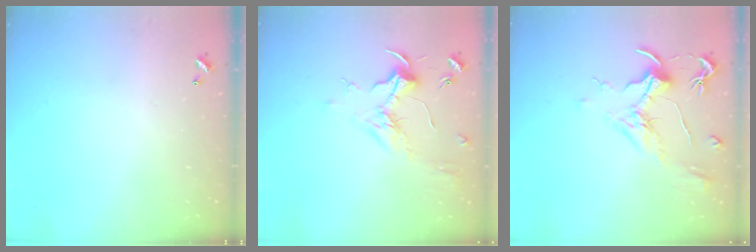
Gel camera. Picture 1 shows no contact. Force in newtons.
{"total": 1.8, "press": 1.6, "slide": 0.6}
{"total": 2.0, "press": 1.7, "slide": 0.9}